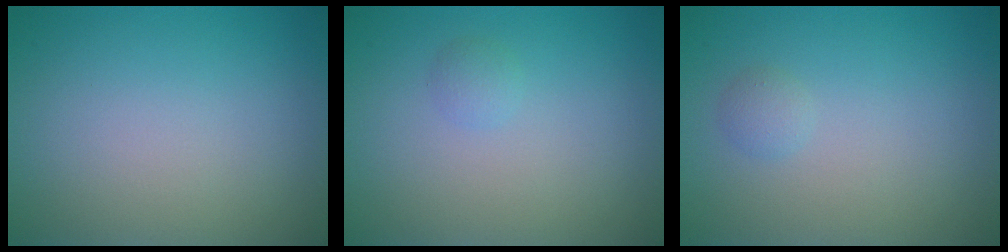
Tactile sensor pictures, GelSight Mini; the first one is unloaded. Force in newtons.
{"total": 0.8, "press": 0.8, "slide": 0.0}
{"total": 0.8, "press": 0.8, "slide": 0.0}